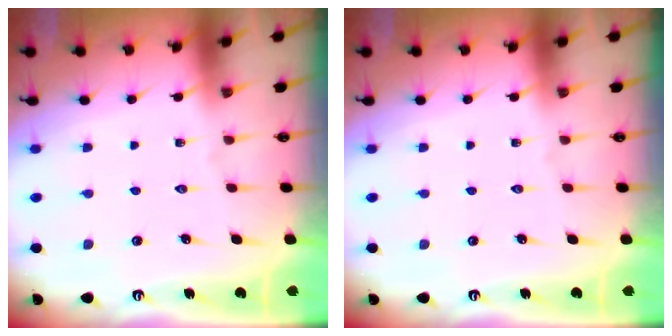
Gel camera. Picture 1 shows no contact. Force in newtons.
{"total": 0.0}